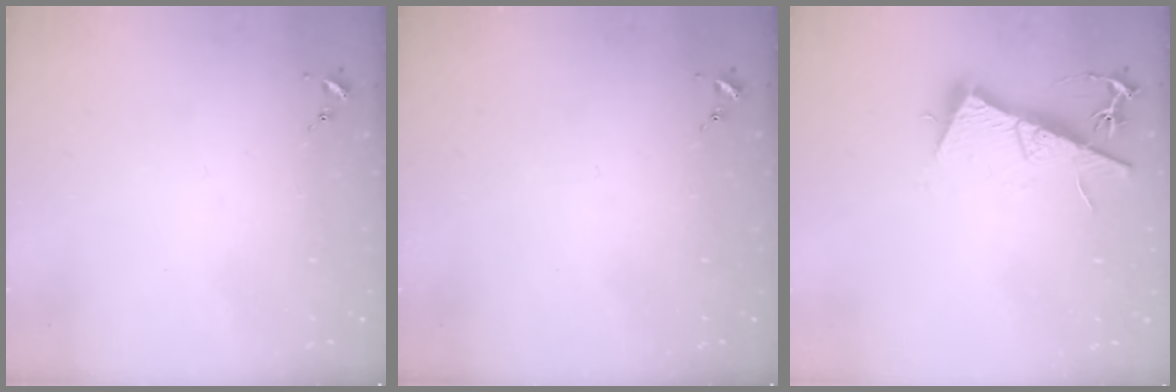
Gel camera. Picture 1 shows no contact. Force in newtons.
{"total": 0.0}
{"total": 12.5, "press": 12.5, "slide": 0.5}